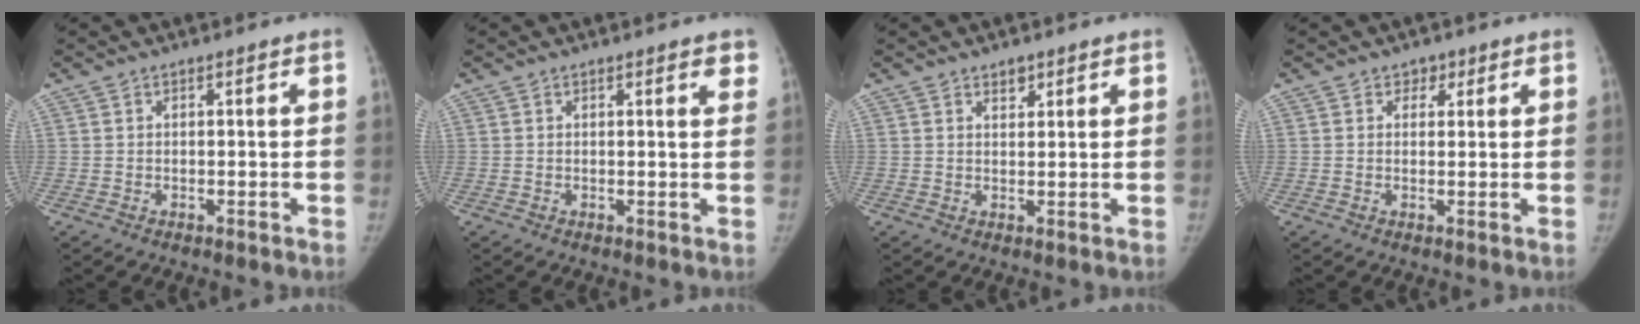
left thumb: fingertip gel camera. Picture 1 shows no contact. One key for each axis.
{"total": 2.0, "fx": 1.3, "fy": 0.6, "fz": 1.4, "tx": -0.010, "ty": -0.005, "tz": 0.013}
{"total": 1.9, "fx": 1.3, "fy": 1.1, "fz": 0.8, "tx": 0.001, "ty": -0.008, "tz": 0.019}
{"total": 2.0, "fx": 1.1, "fy": 1.6, "fz": 0.5, "tx": 0.014, "ty": -0.004, "tz": 0.009}